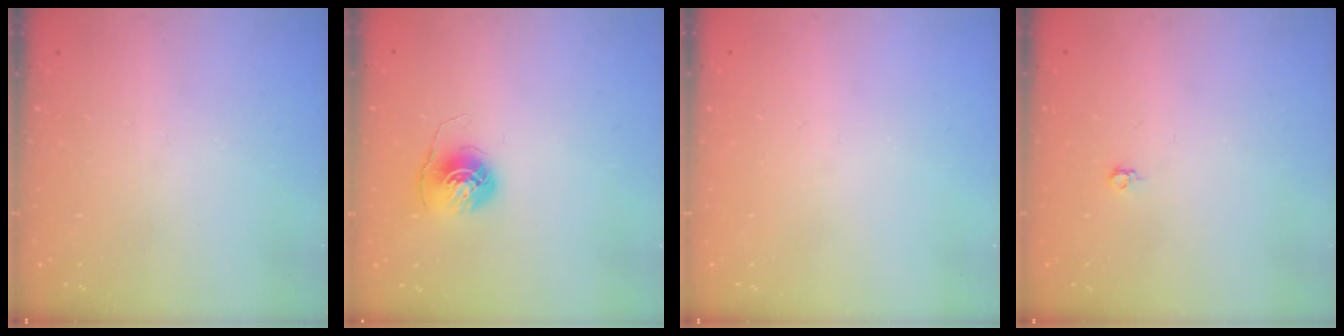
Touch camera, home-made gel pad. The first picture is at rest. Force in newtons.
{"total": 6.0, "press": 6.0, "slide": 0.5}
{"total": 0.0}
{"total": 3.5, "press": 3.4, "slide": 0.6}